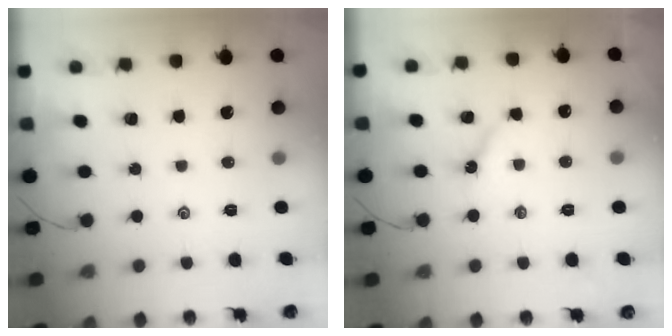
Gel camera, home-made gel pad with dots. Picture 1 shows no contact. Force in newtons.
{"total": 4.0, "press": 3.9, "slide": 0.5}